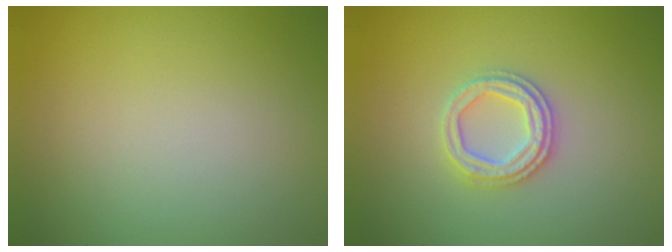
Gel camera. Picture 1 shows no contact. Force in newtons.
{"total": 2.8, "press": 2.6, "slide": 1.0}